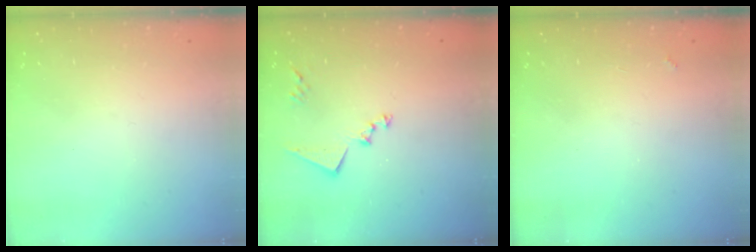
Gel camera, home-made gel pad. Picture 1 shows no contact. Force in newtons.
{"total": 11.8, "press": 11.8, "slide": 0.7}
{"total": 1.4, "press": 1.3, "slide": 0.4}